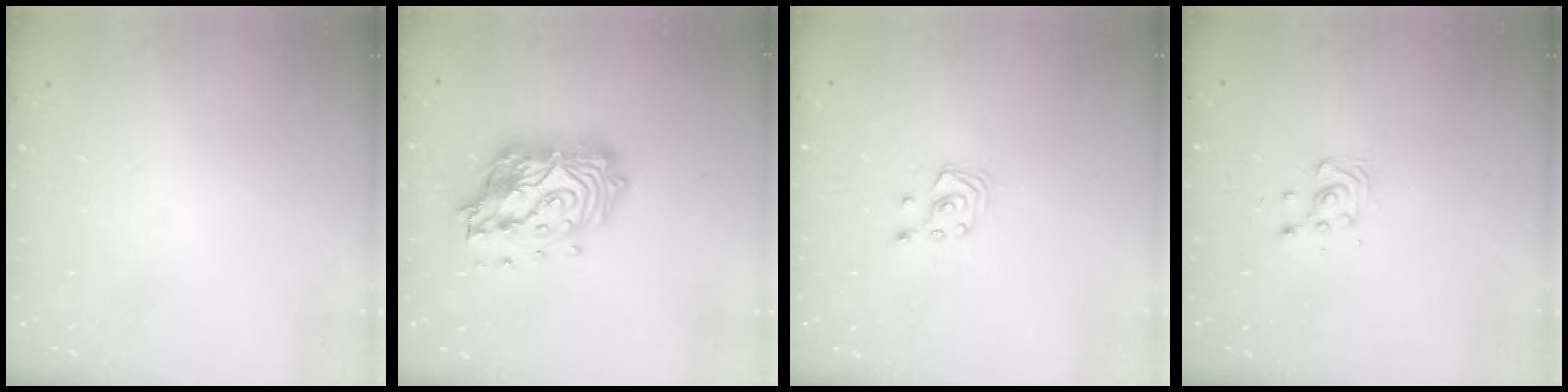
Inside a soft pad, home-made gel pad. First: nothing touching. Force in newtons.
{"total": 18.6, "press": 18.5, "slide": 1.9}
{"total": 2.9, "press": 2.8, "slide": 0.3}
{"total": 5.4, "press": 5.3, "slide": 1.2}